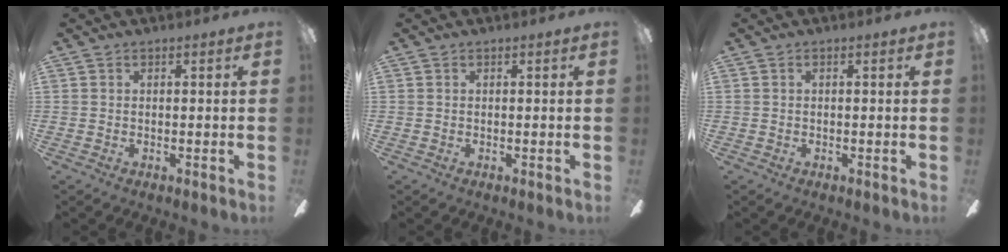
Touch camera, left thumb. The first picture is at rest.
{"total": 0.0}
{"total": 0.0}